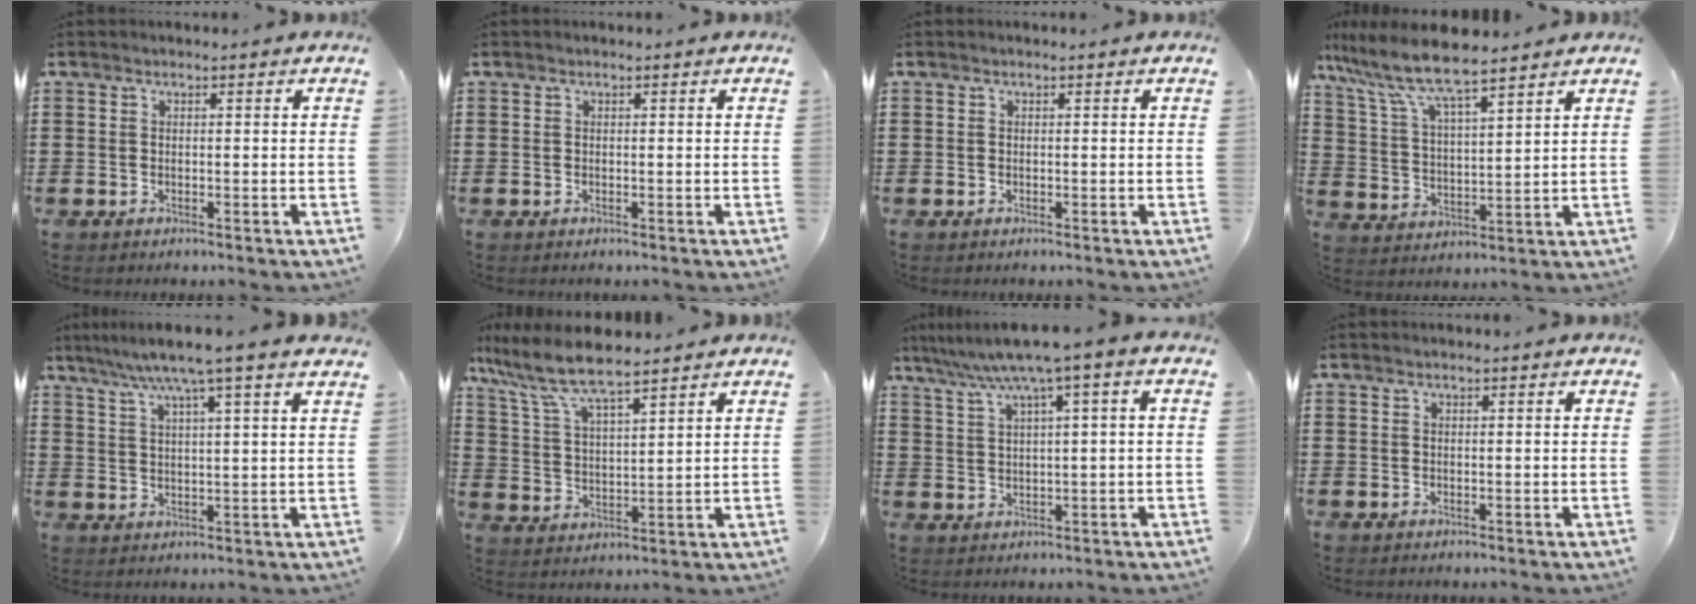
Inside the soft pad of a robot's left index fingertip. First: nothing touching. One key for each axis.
{"total": 0.0}
{"total": 0.0}
{"total": 8.2, "fx": 7.1, "fy": 0.7, "fz": 4.1, "tx": -0.107, "ty": -0.033, "tz": 0.123}
{"total": 6.2, "fx": 4.8, "fy": -0.9, "fz": 3.8, "tx": -0.088, "ty": -0.018, "tz": 0.079}
{"total": 7.8, "fx": 6.5, "fy": 1.2, "fz": 4.0, "tx": -0.104, "ty": -0.025, "tz": 0.114}
{"total": 5.7, "fx": 2.9, "fy": -0.2, "fz": 4.9, "tx": -0.101, "ty": -0.016, "tz": 0.044}
{"total": 0.0}